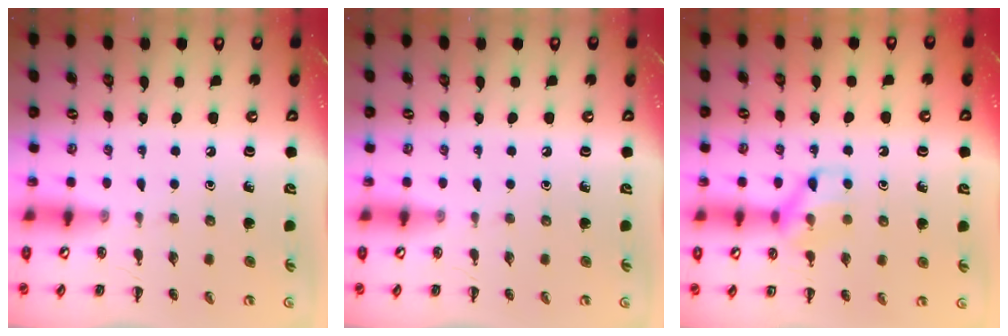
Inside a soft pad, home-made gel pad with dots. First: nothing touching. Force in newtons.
{"total": 0.0}
{"total": 11.3, "press": 11.2, "slide": 1.0}